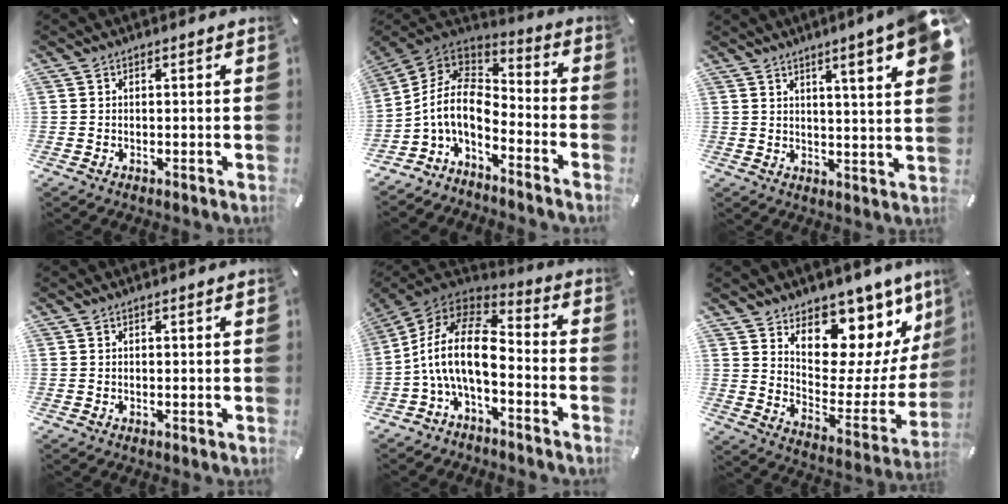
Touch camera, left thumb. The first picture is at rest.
{"total": 10.0, "force": [-4.3, 5.8, 6.9], "torque": [-0.166, -0.003, -0.087]}
{"total": 9.8, "force": [5.3, 1.0, 8.1], "torque": [-0.113, -0.033, 0.081]}
{"total": 0.0}
{"total": 15.8, "force": [-2.9, 8.1, 13.3], "torque": [-0.277, 0.012, -0.053]}
{"total": 11.7, "force": [9.1, 7.0, 2.6], "torque": [-0.016, -0.114, 0.152]}